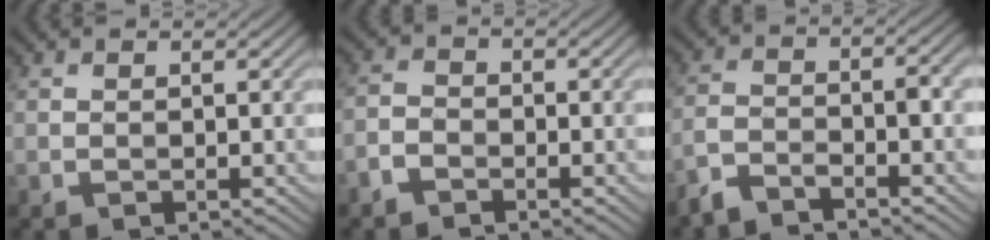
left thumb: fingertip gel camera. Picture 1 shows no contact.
{"total": 2.4, "force": [-1.9, 1.1, 1.0], "torque": [-0.020, 0.002, -0.047]}
{"total": 5.1, "force": [-3.9, 1.1, 3.0], "torque": [-0.064, -0.003, -0.084]}